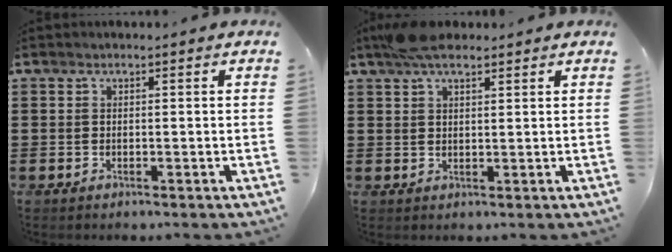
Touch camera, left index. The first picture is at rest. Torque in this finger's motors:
{"motor_torque": [0.61, -0.14, 0.36, 0.03]}